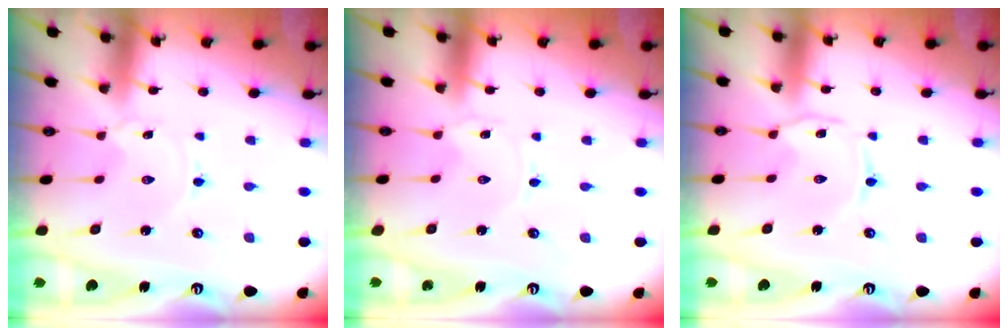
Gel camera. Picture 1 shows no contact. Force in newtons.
{"total": 0.0}
{"total": 1.5, "press": 1.5, "slide": 0.3}